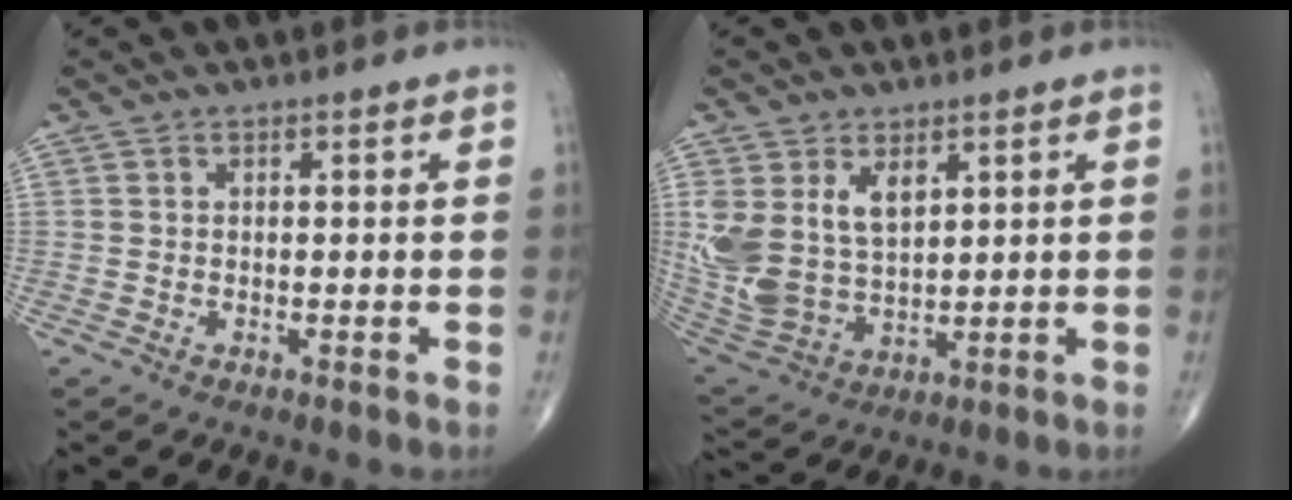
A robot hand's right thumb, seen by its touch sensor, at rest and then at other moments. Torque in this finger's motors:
{"motor_torque": [0.41, 0.41, 1.08, 0.91, 0.12]}